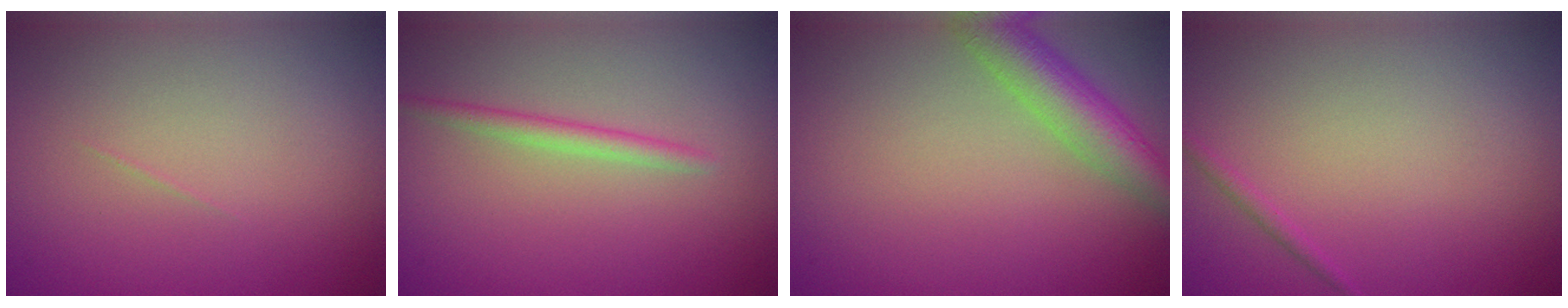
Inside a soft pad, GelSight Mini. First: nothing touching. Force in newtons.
{"total": 1.6, "press": 1.6, "slide": 0.0}
{"total": 4.8, "press": 4.7, "slide": 0.3}
{"total": 0.6, "press": 0.6, "slide": 0.0}